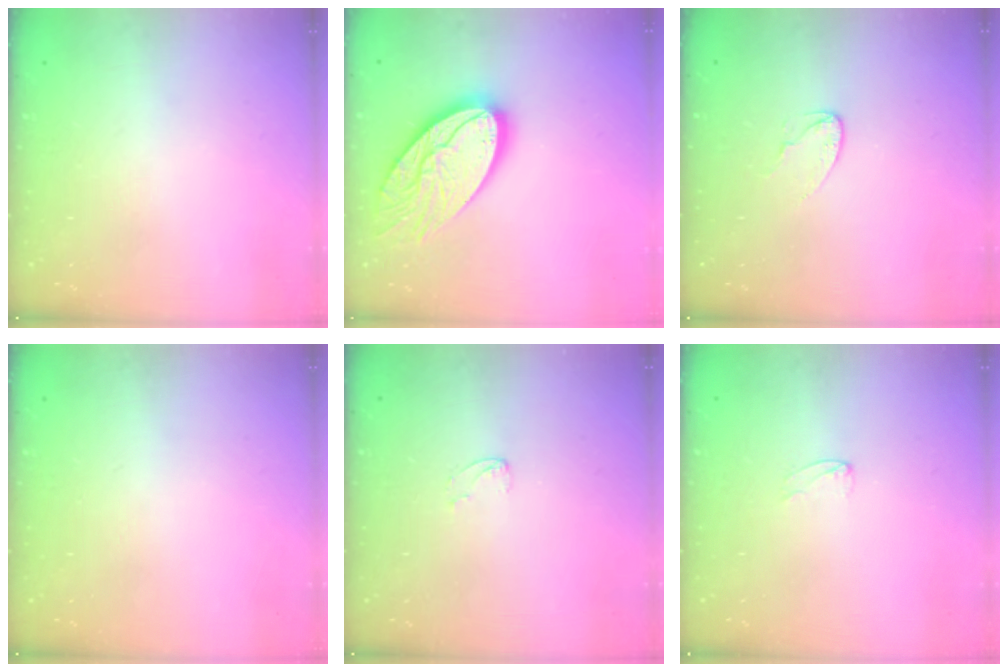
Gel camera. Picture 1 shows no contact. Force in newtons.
{"total": 20.0, "press": 19.9, "slide": 1.9}
{"total": 3.4, "press": 3.4, "slide": 0.3}
{"total": 0.0}
{"total": 2.8, "press": 2.8, "slide": 0.3}
{"total": 2.7, "press": 2.7, "slide": 0.2}